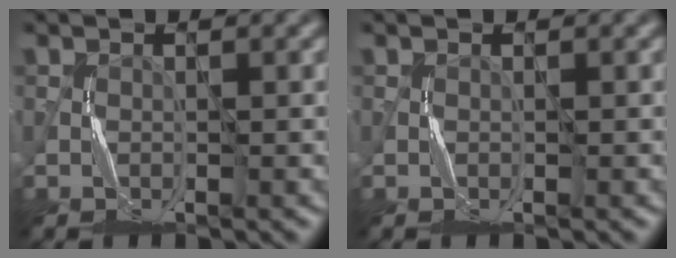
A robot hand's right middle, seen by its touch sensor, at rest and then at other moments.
{"total": 0.0}